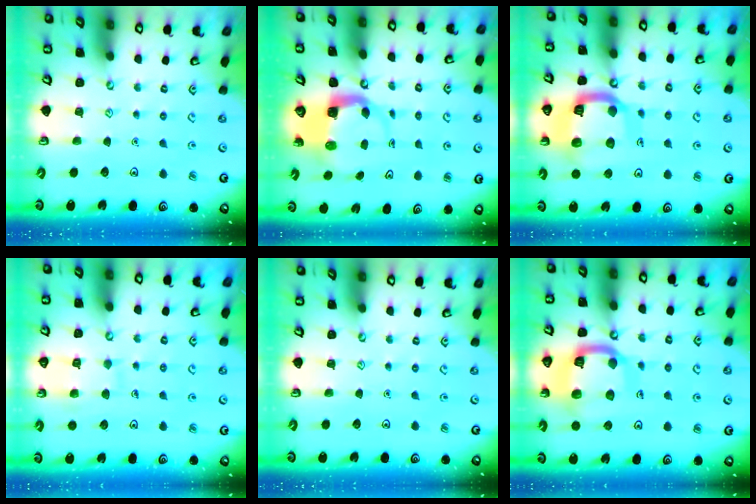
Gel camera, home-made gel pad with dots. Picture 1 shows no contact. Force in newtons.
{"total": 5.6, "press": 5.5, "slide": 1.0}
{"total": 17.3, "press": 17.2, "slide": 1.9}
{"total": 8.5, "press": 8.4, "slide": 0.7}
{"total": 0.0}
{"total": 15.5, "press": 15.5, "slide": 1.2}